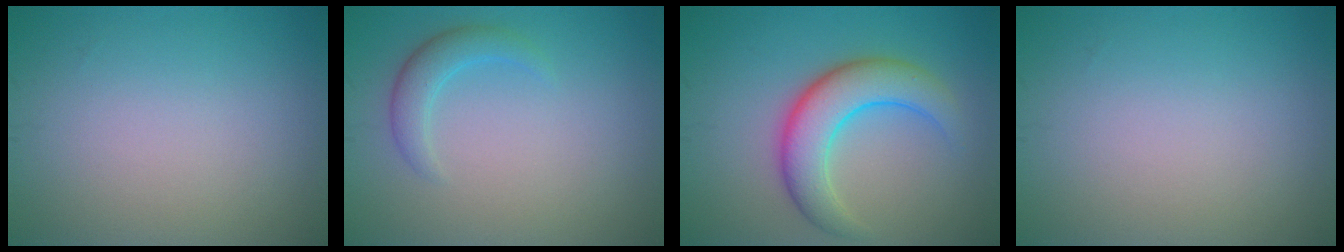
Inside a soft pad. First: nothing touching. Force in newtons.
{"total": 2.3, "press": 2.2, "slide": 0.1}
{"total": 6.0, "press": 6.0, "slide": 0.2}
{"total": 0.0}